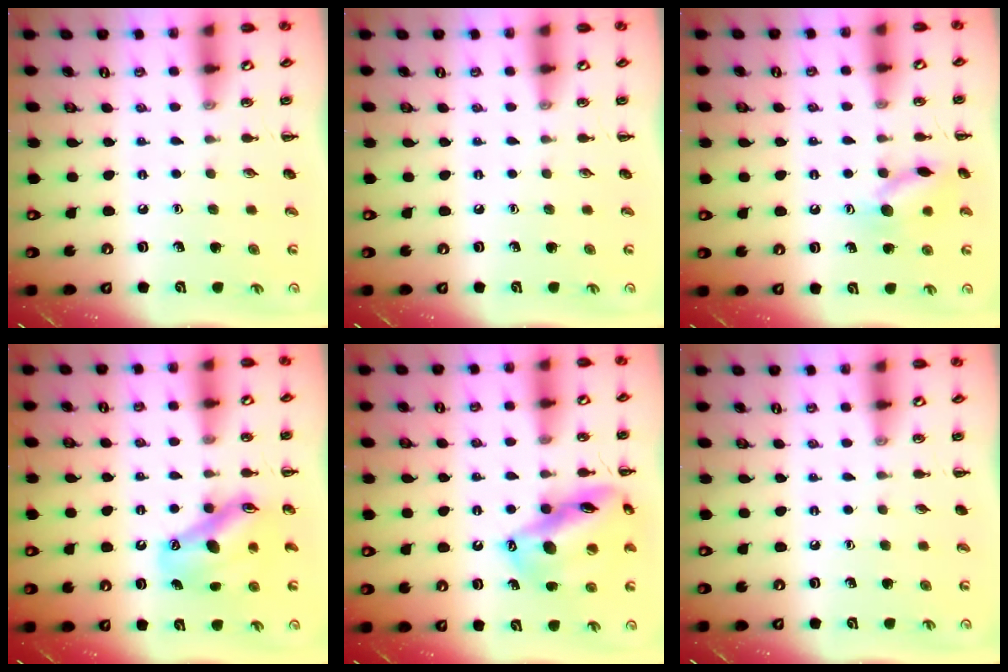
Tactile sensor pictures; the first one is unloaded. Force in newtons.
{"total": 0.0}
{"total": 10.9, "press": 10.8, "slide": 0.7}
{"total": 11.7, "press": 11.2, "slide": 3.4}
{"total": 16.9, "press": 16.5, "slide": 4.0}
{"total": 0.0}